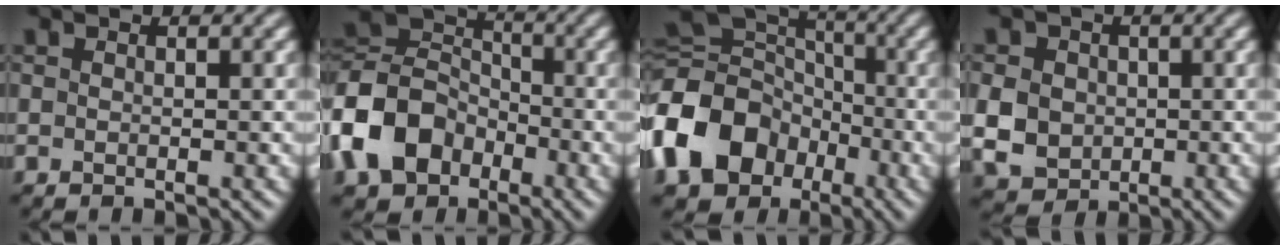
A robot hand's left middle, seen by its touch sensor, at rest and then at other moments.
{"total": 8.2, "force": [-3.3, 6.4, 4.0], "torque": [-0.082, 0.015, -0.084]}
{"total": 12.3, "force": [-4.2, 10.0, 5.7], "torque": [-0.141, -0.011, -0.096]}
{"total": 4.5, "force": [-0.2, 4.1, 2.0], "torque": [-0.055, 0.006, -0.009]}